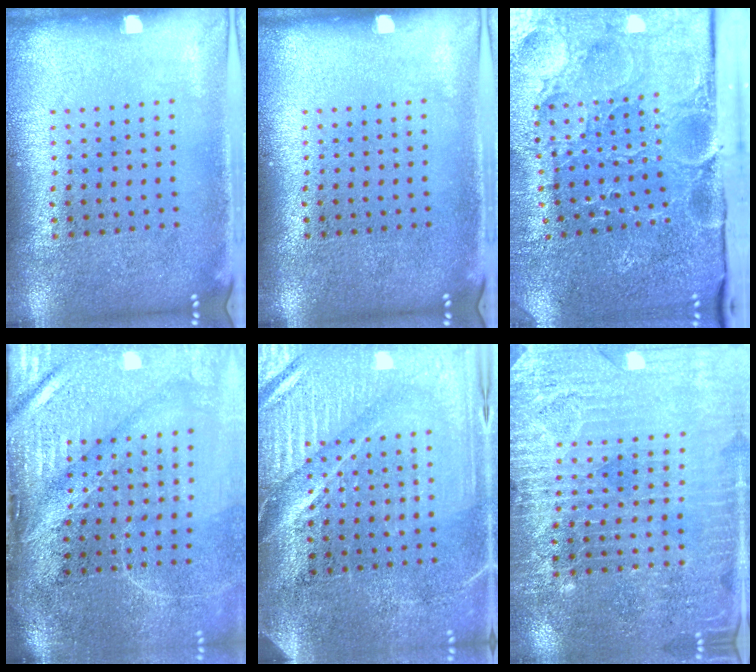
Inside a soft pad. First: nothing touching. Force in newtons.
{"total": 0.0}
{"total": 4.0, "press": 3.7, "slide": 1.4}
{"total": 4.6, "press": 3.8, "slide": 2.5}
{"total": 4.1, "press": 3.7, "slide": 1.7}
{"total": 3.2, "press": 3.1, "slide": 0.8}